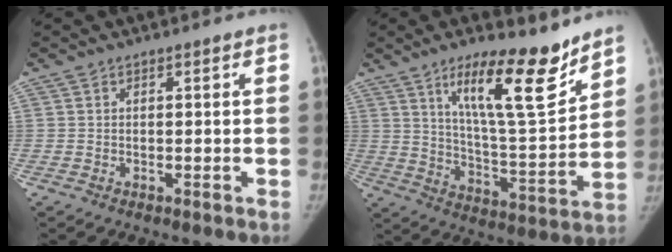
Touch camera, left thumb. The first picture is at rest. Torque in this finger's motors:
{"motor_torque": [0.98, -0.07, 1.53, -1.24, 0.47]}